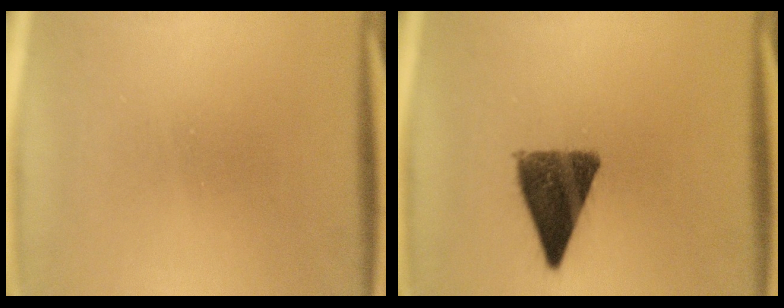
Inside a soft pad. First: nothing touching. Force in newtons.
{"total": 10.3}